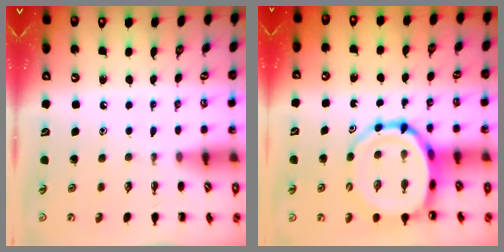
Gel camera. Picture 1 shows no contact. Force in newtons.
{"total": 12.8, "press": 12.4, "slide": 3.3}